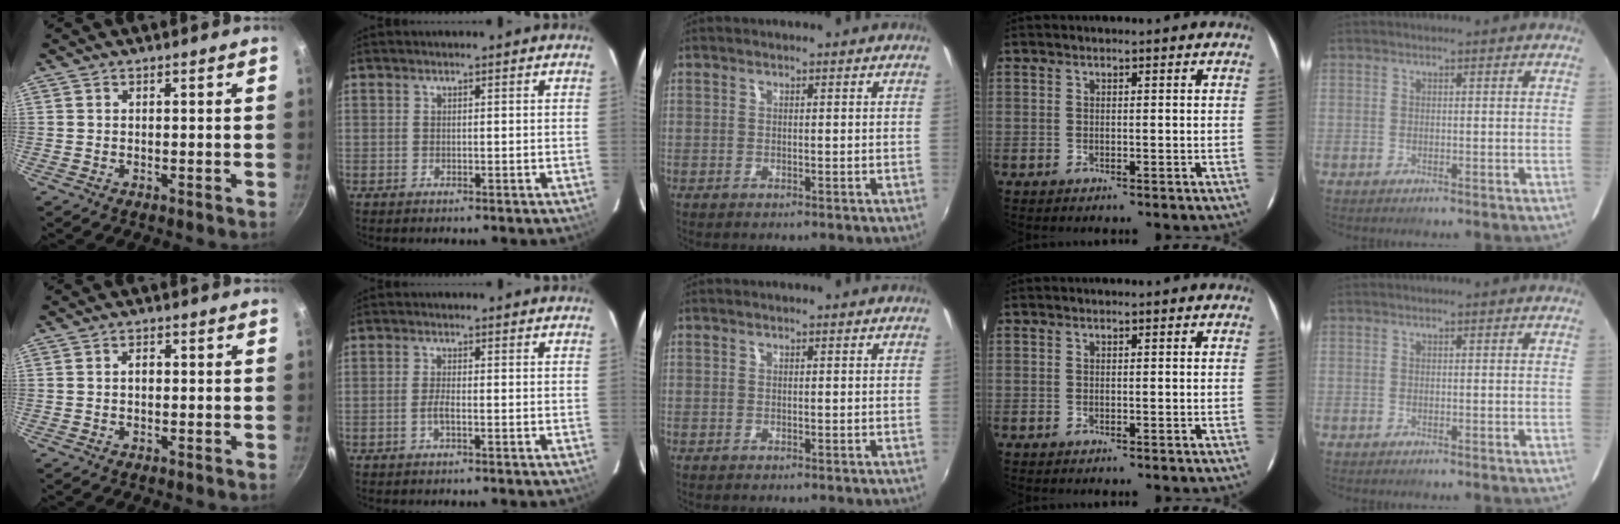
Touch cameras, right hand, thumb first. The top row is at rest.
{"thumb": {"total": 1.8, "force": [0.1, 1.2, 1.4], "torque": [-0.019, 0.008, 0.000]}, "index": {"total": 2.1, "force": [-0.9, 0.3, 1.9], "torque": [-0.039, 0.000, -0.019]}}